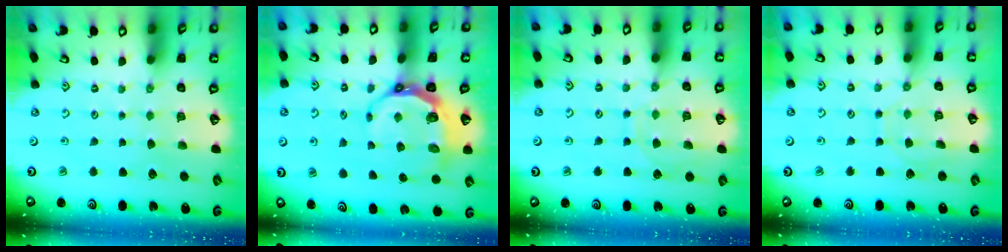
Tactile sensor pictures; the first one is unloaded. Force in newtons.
{"total": 8.1, "press": 7.4, "slide": 3.4}
{"total": 7.8, "press": 7.7, "slide": 0.6}
{"total": 6.9, "press": 6.9, "slide": 0.7}